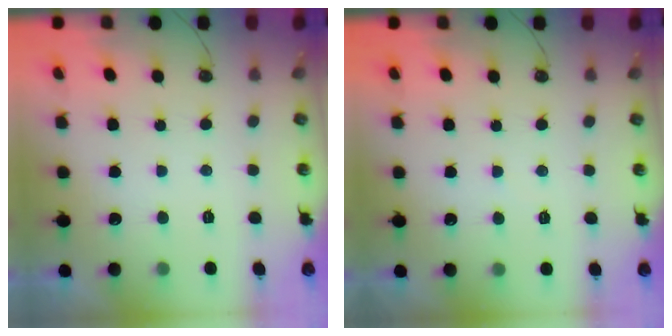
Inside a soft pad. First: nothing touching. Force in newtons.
{"total": 2.8, "press": 2.7, "slide": 0.4}